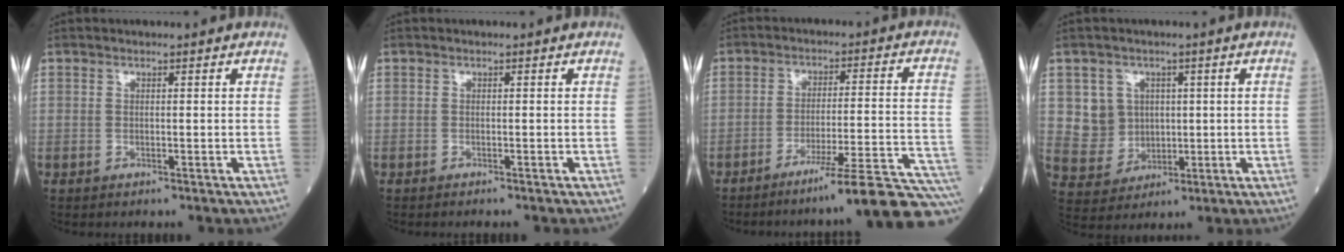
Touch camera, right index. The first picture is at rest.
{"total": 1.6, "force": [-1.4, 0.0, 0.7], "torque": [-0.008, 0.000, -0.017]}
{"total": 19.0, "force": [-16.1, -1.7, 9.9], "torque": [-0.063, 0.009, -0.222]}
{"total": 6.2, "force": [1.3, 5.9, 1.3], "torque": [-0.027, 0.016, 0.031]}